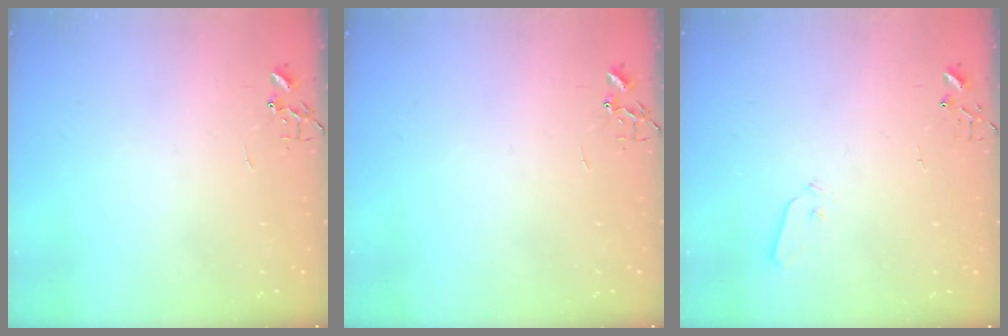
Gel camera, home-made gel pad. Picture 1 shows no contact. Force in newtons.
{"total": 0.0}
{"total": 3.6, "press": 3.6, "slide": 0.6}